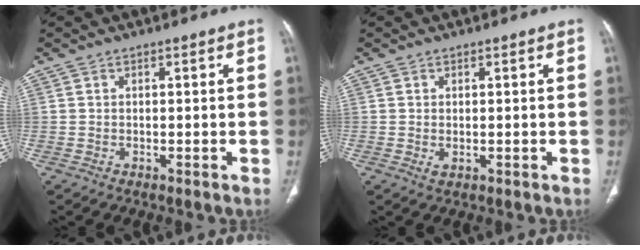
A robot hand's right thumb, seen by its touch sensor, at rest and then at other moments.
{"total": 1.3, "force": [-0.2, 0.7, 1.1], "torque": [-0.023, -0.004, 0.003]}